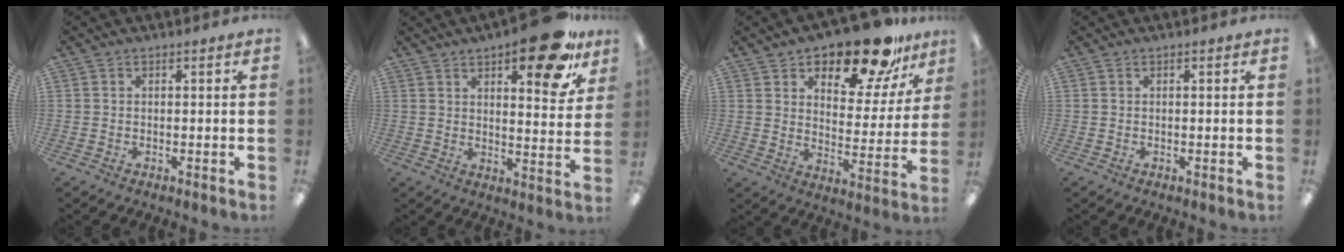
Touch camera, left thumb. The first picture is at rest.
{"total": 15.6, "force": [10.2, 5.1, 10.6], "torque": [-0.123, -0.064, 0.159]}
{"total": 17.0, "force": [13.6, 6.6, 7.8], "torque": [-0.123, -0.090, 0.234]}
{"total": 0.0}